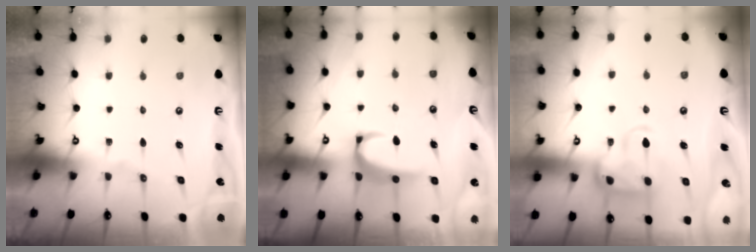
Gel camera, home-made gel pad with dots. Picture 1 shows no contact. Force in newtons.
{"total": 3.5, "press": 3.4, "slide": 0.7}
{"total": 5.6, "press": 5.4, "slide": 1.5}